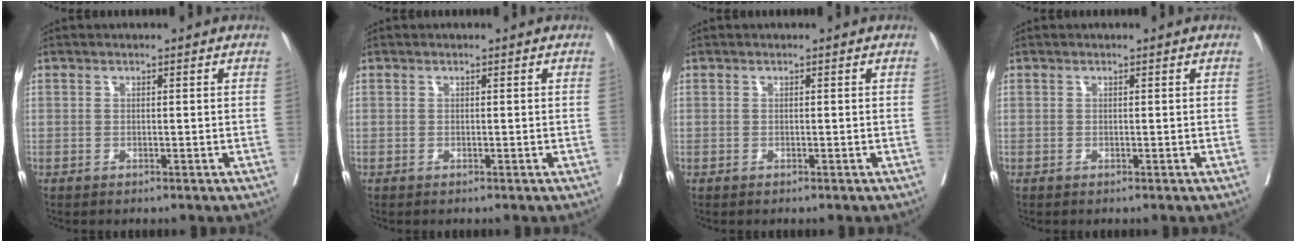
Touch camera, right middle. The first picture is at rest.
{"total": 0.0}
{"total": 0.0}
{"total": 0.0}